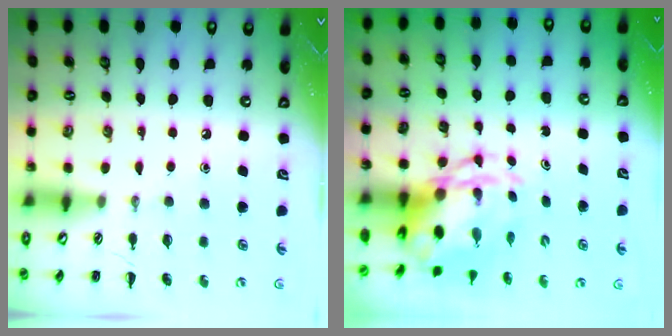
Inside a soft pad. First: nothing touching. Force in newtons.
{"total": 6.3, "press": 6.0, "slide": 2.0}